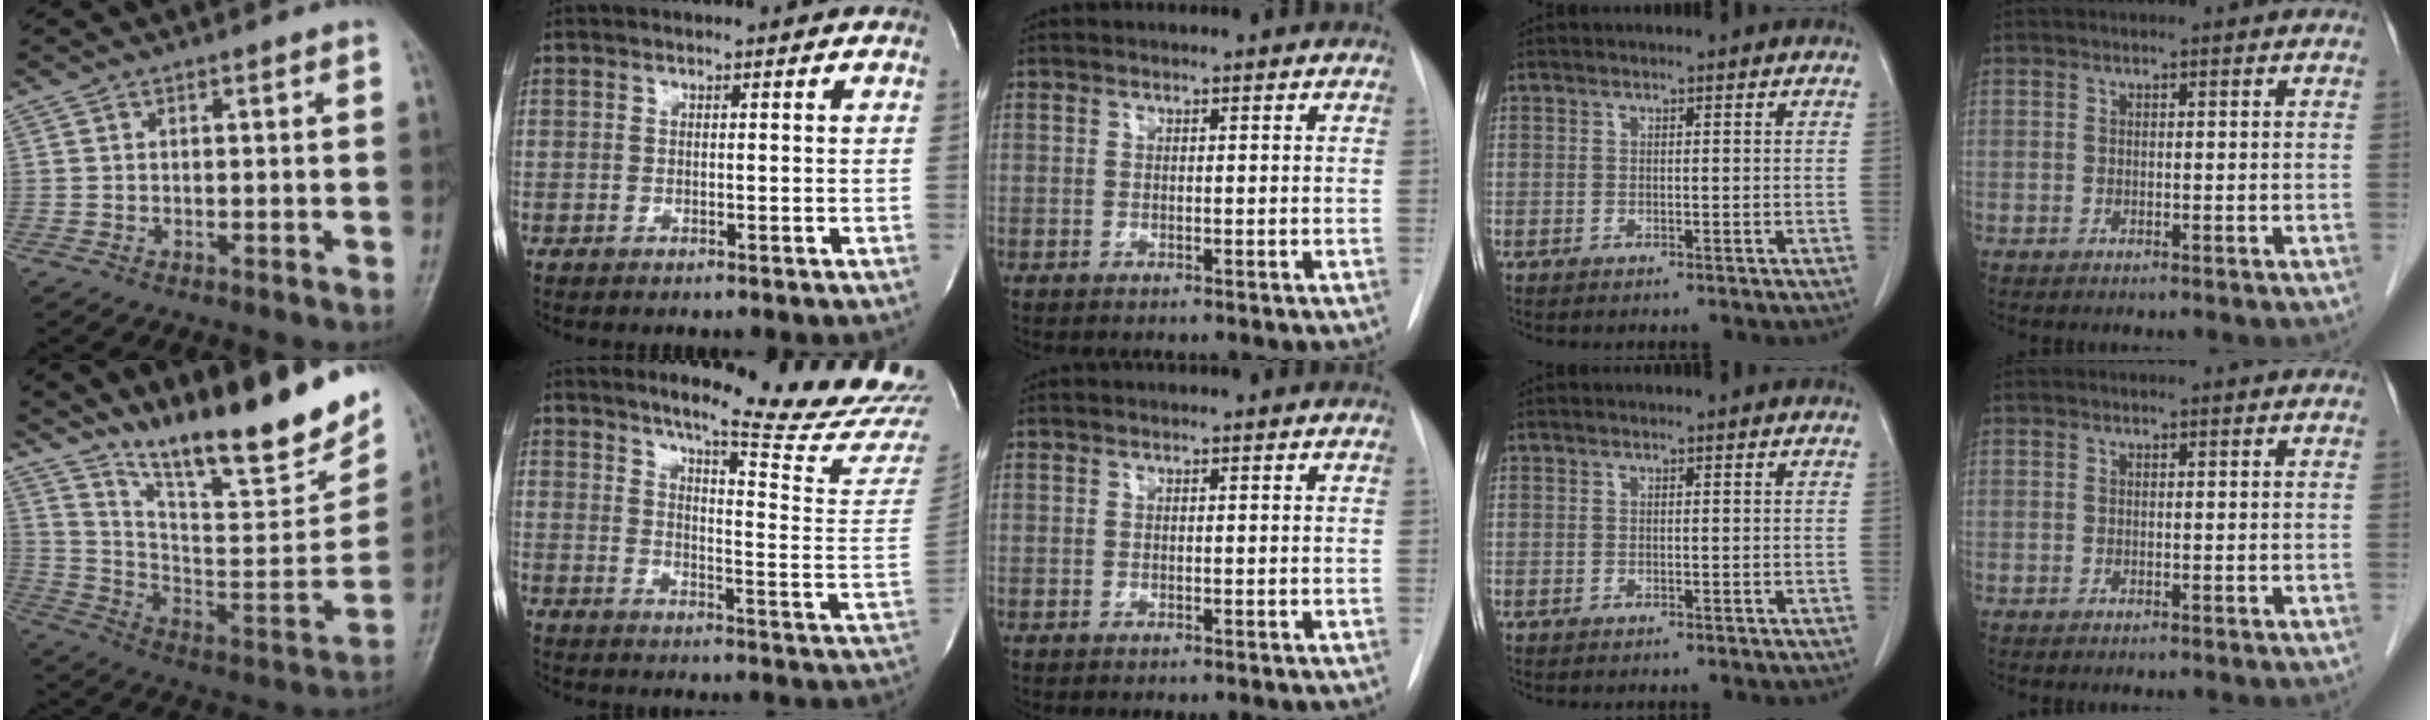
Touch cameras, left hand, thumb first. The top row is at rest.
{"thumb": {"total": 25.6, "force": [18.8, 5.3, 16.5], "torque": [-0.230, -0.088, 0.306]}, "index": {"total": 21.7, "force": [19.4, -0.4, 9.8], "torque": [-0.140, -0.115, 0.234]}}